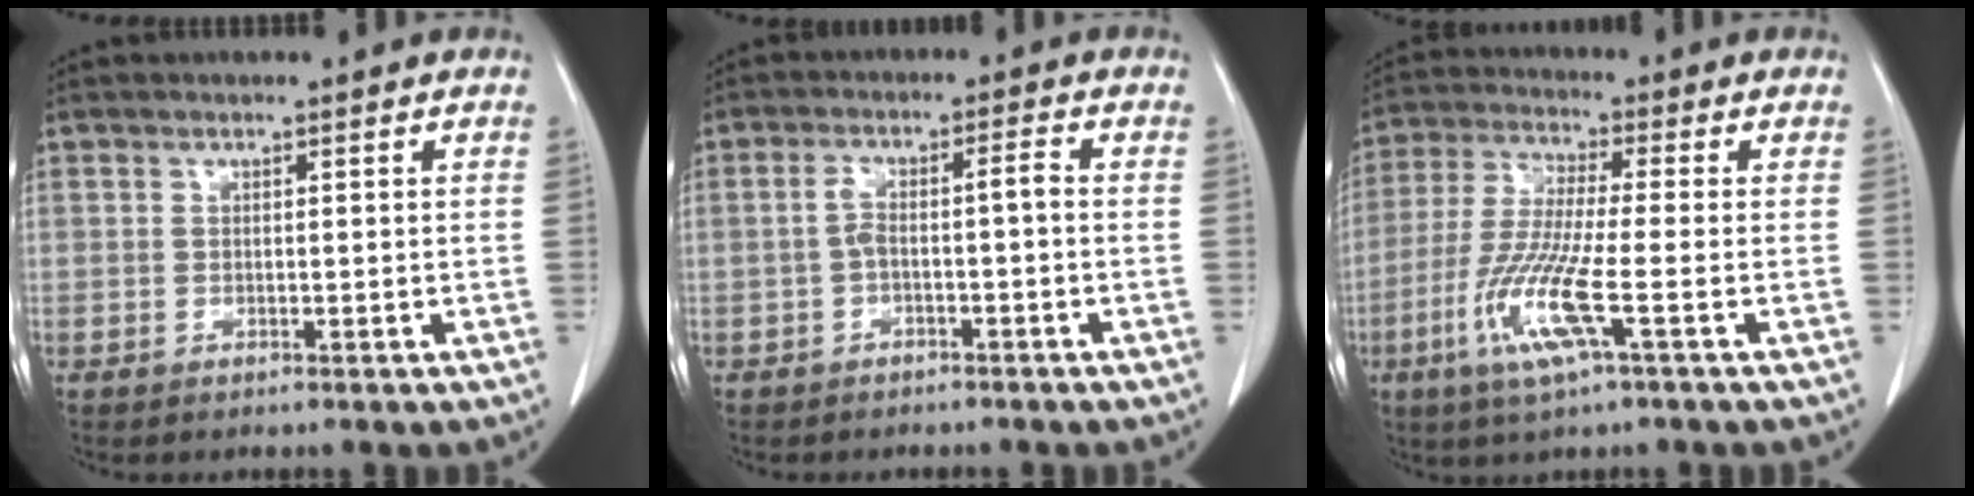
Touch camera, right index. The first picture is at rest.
{"total": 3.8, "force": [-0.9, 0.6, 3.7], "torque": [-0.073, 0.024, -0.012]}
{"total": 10.7, "force": [-4.0, 0.2, 10.0], "torque": [-0.210, -0.021, -0.085]}